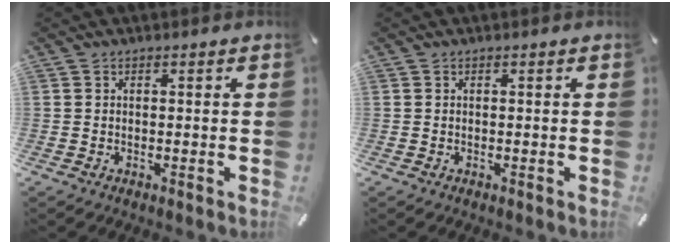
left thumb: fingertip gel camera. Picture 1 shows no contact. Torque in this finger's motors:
{"motor_torque": [0.00, 0.00, -0.02, 0.01, 0.00]}